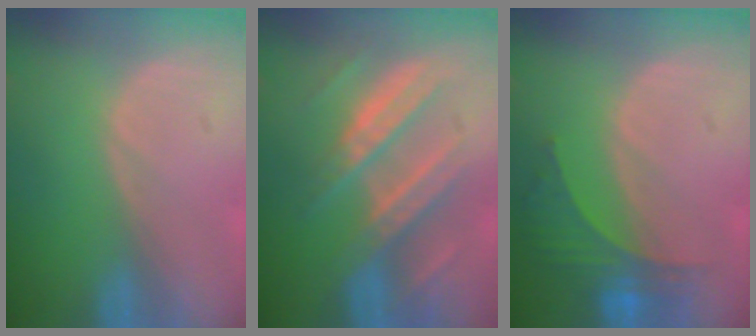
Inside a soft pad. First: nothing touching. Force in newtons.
{"total": 8.6, "press": 8.6, "slide": 0.5}
{"total": 5.7, "press": 5.5, "slide": 1.3}